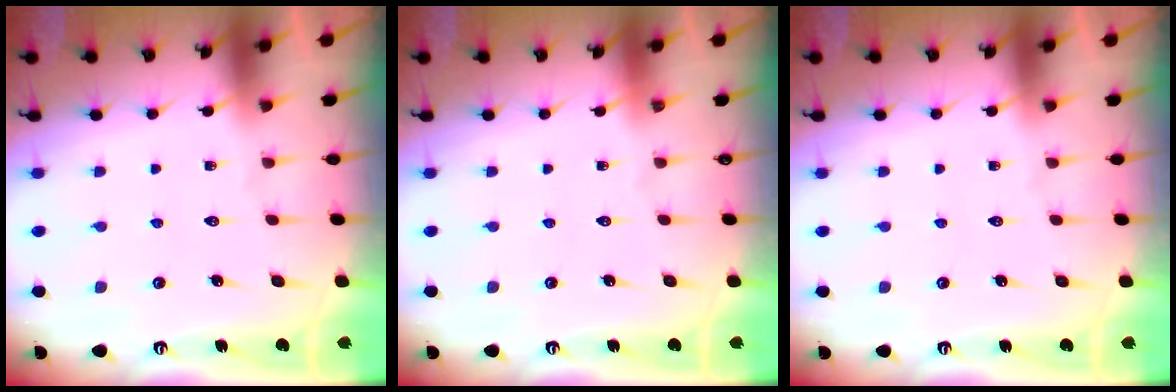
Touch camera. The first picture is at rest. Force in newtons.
{"total": 0.0}
{"total": 0.0}